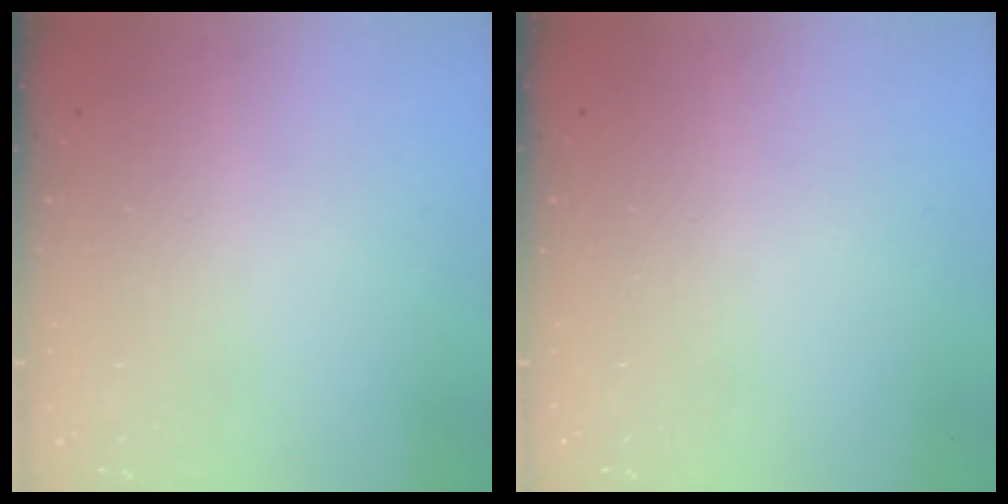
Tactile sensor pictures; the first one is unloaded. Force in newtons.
{"total": 0.0}